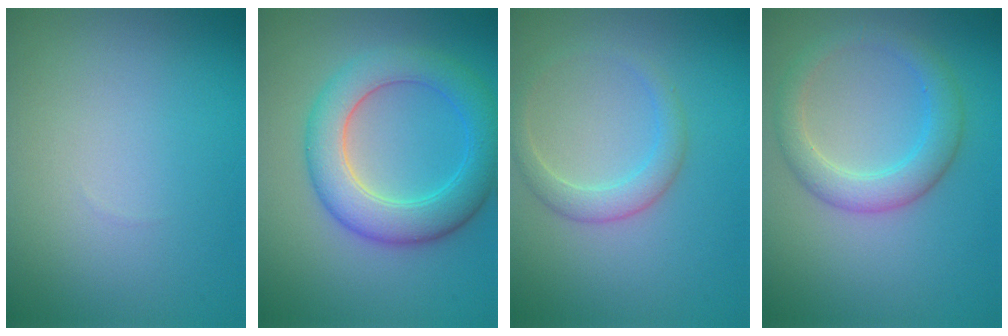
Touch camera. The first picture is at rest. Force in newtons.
{"total": 6.2, "press": 6.2, "slide": 0.3}
{"total": 2.4, "press": 2.4, "slide": 0.2}
{"total": 3.7, "press": 3.7, "slide": 0.1}